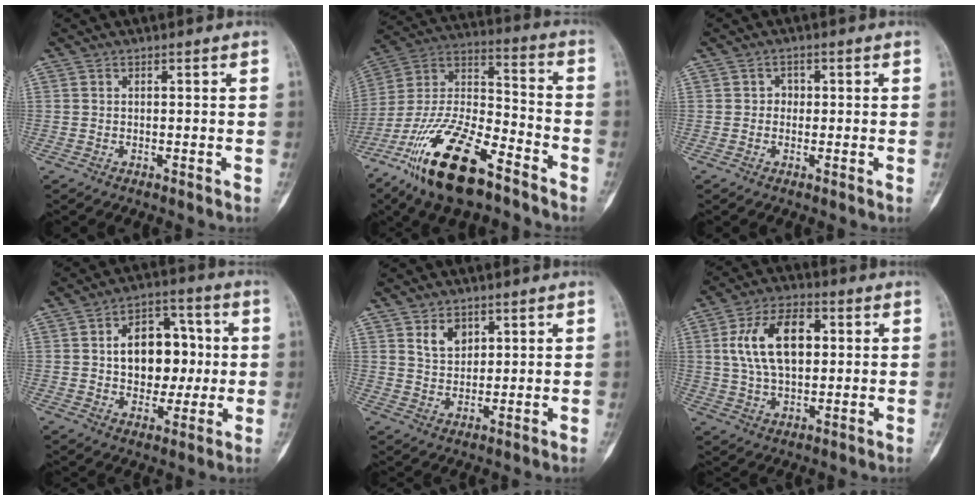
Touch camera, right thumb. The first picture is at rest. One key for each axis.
{"total": 23.0, "fx": -14.6, "fy": 8.7, "fz": 15.5, "tx": -0.313, "ty": 0.065, "tz": -0.267}
{"total": 1.9, "fx": -0.1, "fy": 1.8, "fz": 0.7, "tx": 0.010, "ty": 0.007, "tz": -0.006}
{"total": 13.9, "fx": 1.0, "fy": 9.8, "fz": 9.8, "tx": -0.097, "ty": 0.025, "tz": 0.017}
{"total": 5.0, "fx": 2.6, "fy": 3.5, "fz": 2.5, "tx": -0.019, "ty": -0.020, "tz": 0.050}
{"total": 14.2, "fx": 2.5, "fy": 8.5, "fz": 11.1, "tx": -0.180, "ty": 0.010, "tz": 0.043}